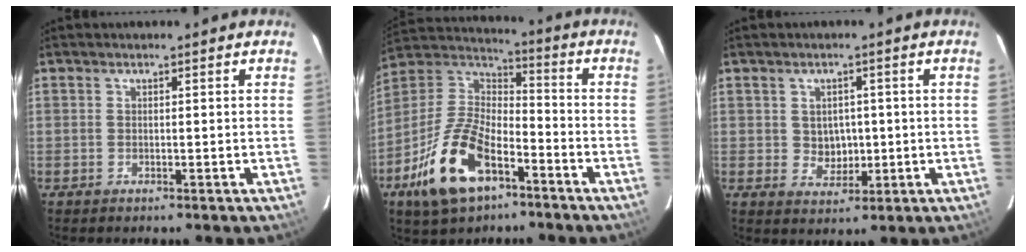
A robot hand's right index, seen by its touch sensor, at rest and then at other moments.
{"total": 18.5, "force": [-9.5, 9.2, 13.1], "torque": [-0.286, -0.012, -0.173]}
{"total": 4.4, "force": [0.1, 4.0, 1.8], "torque": [-0.031, 0.005, 0.012]}